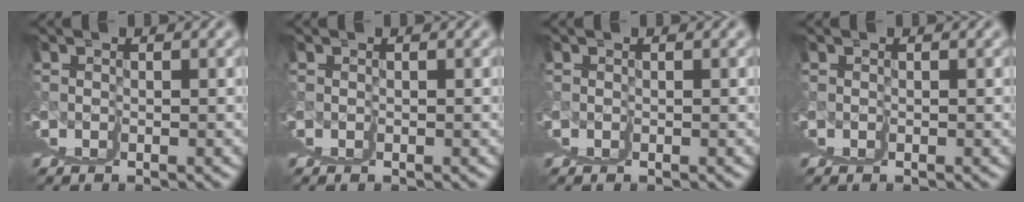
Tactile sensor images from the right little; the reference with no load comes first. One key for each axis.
{"total": 0.0}
{"total": 0.0}
{"total": 0.0}